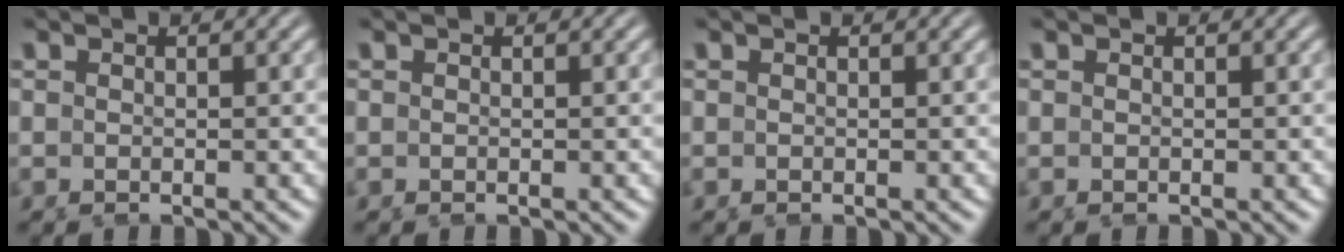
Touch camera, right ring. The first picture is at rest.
{"total": 0.0}
{"total": 0.0}
{"total": 0.0}